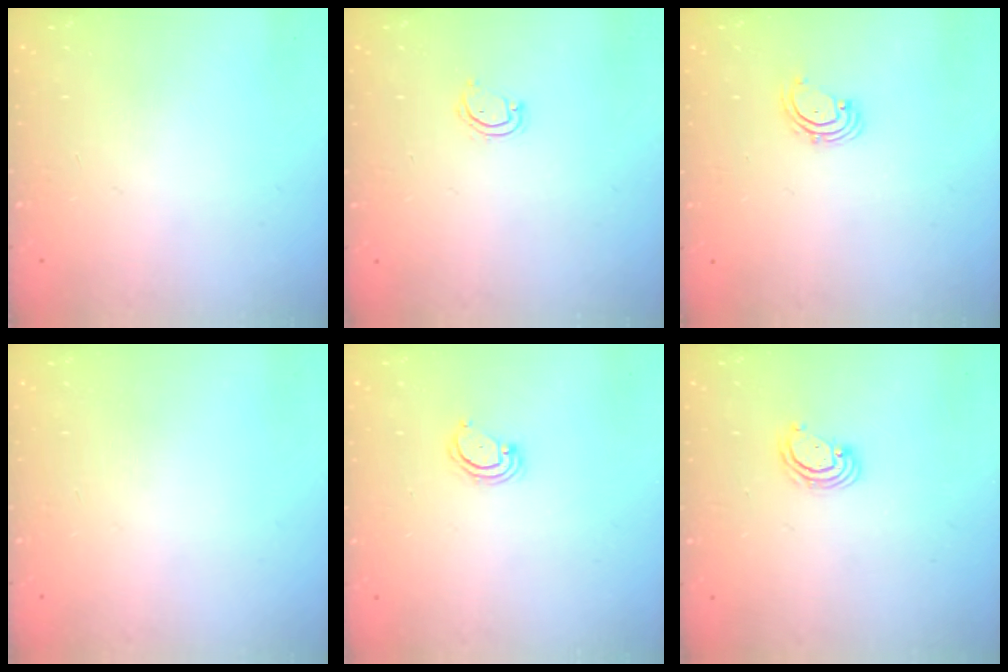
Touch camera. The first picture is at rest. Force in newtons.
{"total": 3.3, "press": 3.3, "slide": 0.2}
{"total": 2.0, "press": 2.0, "slide": 0.4}
{"total": 0.0}
{"total": 3.3, "press": 3.3, "slide": 0.3}
{"total": 3.0, "press": 2.9, "slide": 0.3}